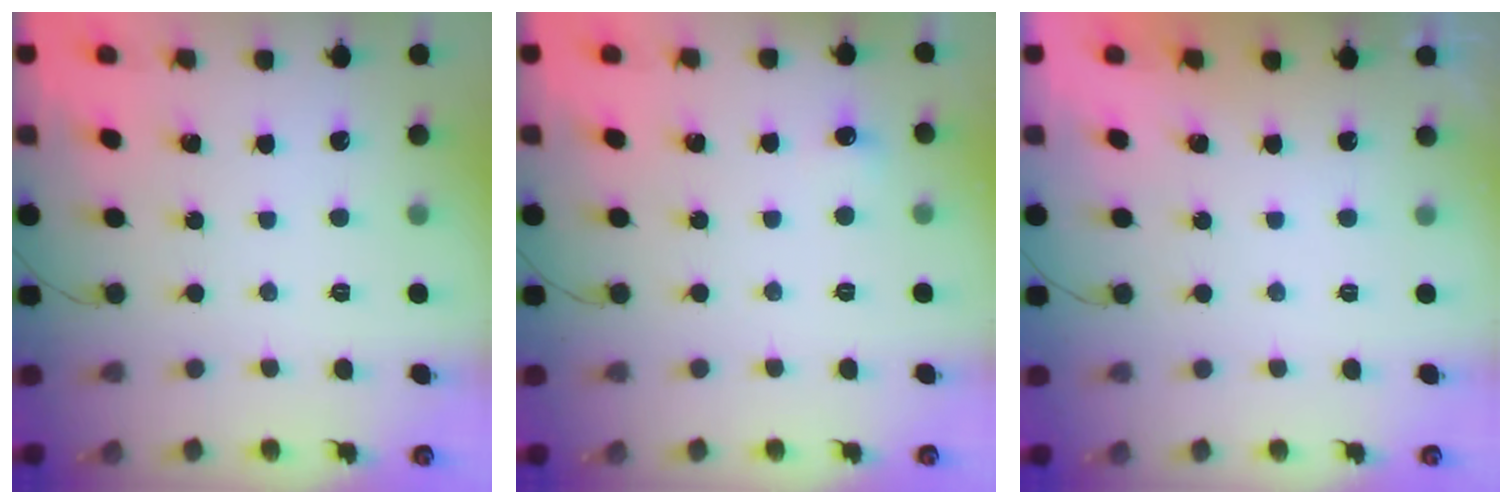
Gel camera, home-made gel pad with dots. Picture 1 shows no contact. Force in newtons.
{"total": 11.1, "press": 3.0, "slide": 10.7}
{"total": 0.6, "press": 0.2, "slide": 0.5}